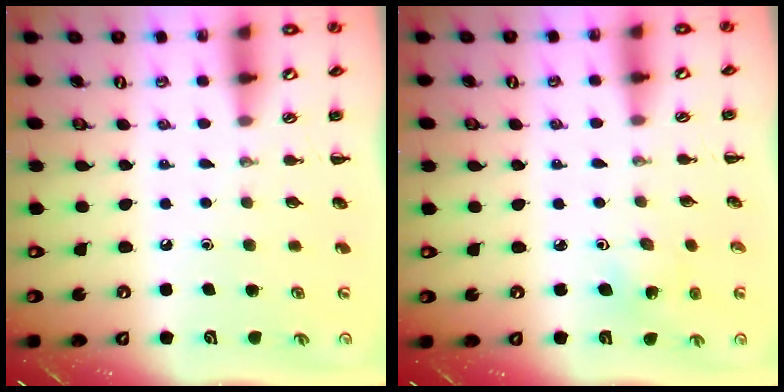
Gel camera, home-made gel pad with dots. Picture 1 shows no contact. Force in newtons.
{"total": 3.5, "press": 3.4, "slide": 1.0}